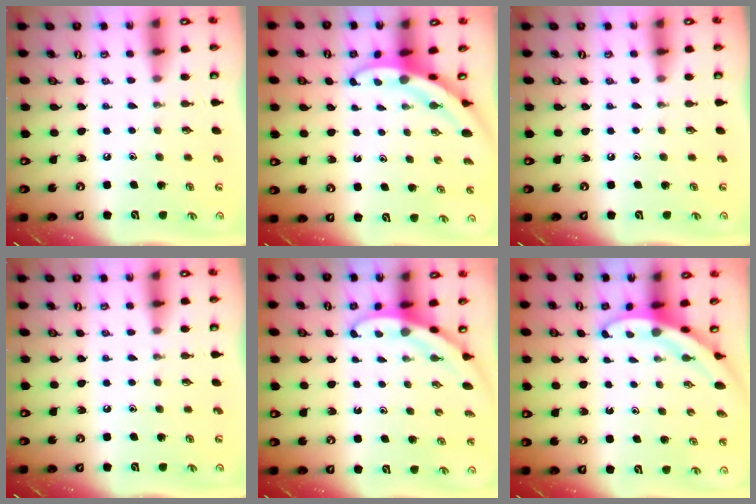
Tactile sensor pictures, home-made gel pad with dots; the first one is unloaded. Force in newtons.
{"total": 3.1, "press": 3.1, "slide": 0.3}
{"total": 0.0}
{"total": 0.0}
{"total": 3.4, "press": 3.4, "slide": 0.1}
{"total": 3.6, "press": 3.6, "slide": 0.1}